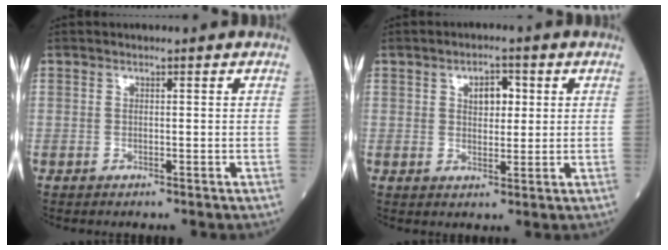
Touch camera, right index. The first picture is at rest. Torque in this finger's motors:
{"motor_torque": [0.12, 0.00, 0.05, 0.05]}